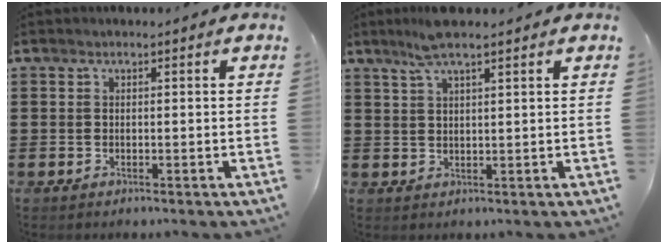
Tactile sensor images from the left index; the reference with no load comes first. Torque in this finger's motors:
{"motor_torque": [1.03, -1.10, 0.21, 0.11]}